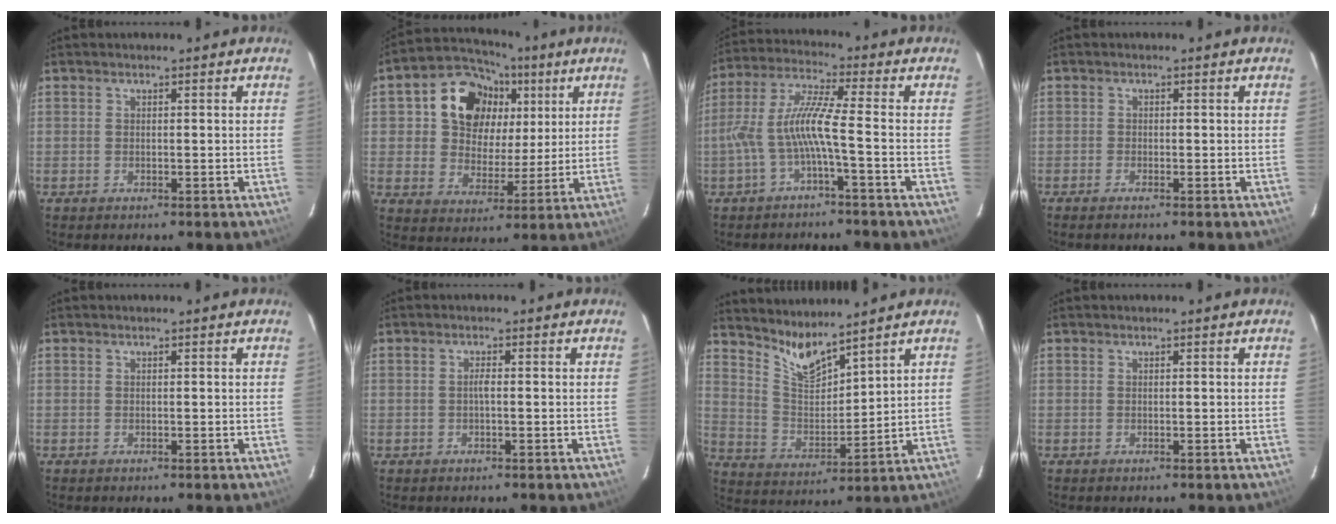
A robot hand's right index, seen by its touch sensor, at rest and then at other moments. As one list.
[{"total": 15.2, "force": [5.1, 12.3, 7.3], "torque": [-0.173, 0.050, 0.090]}, {"total": 8.1, "force": [-2.9, -0.3, 7.5], "torque": [-0.171, 0.010, -0.052]}, {"total": 1.0, "force": [-1.0, 0.1, 0.4], "torque": [-0.011, -0.005, -0.021]}, {"total": 0.0}, {"total": 1.1, "force": [-0.2, 0.1, 1.0], "torque": [-0.020, 0.005, -0.006]}, {"total": 8.2, "force": [7.3, 1.2, 3.6], "torque": [-0.070, -0.015, 0.148]}, {"total": 0.0}]